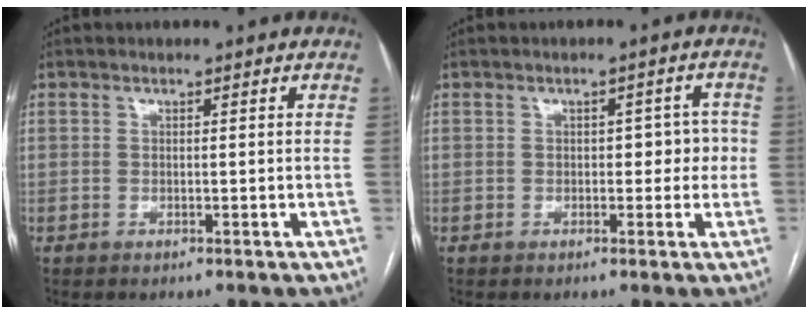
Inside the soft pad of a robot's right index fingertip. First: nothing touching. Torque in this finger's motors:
{"motor_torque": [0.35, -0.15, 0.04, 0.02]}